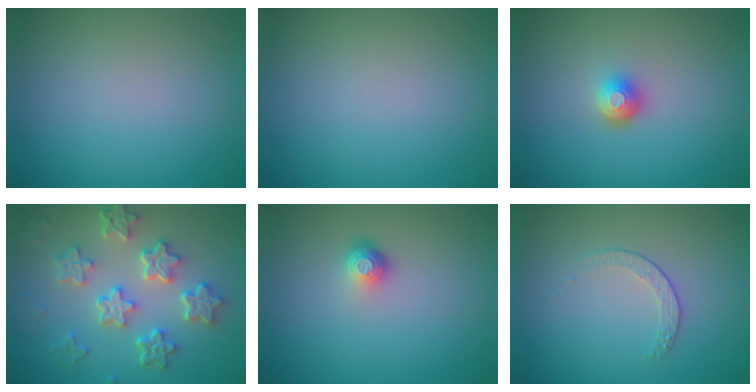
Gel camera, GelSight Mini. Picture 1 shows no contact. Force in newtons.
{"total": 0.0}
{"total": 1.9, "press": 1.4, "slide": 1.2}
{"total": 5.9, "press": 5.0, "slide": 3.2}
{"total": 1.6, "press": 1.1, "slide": 1.2}
{"total": 1.5, "press": 0.9, "slide": 1.2}